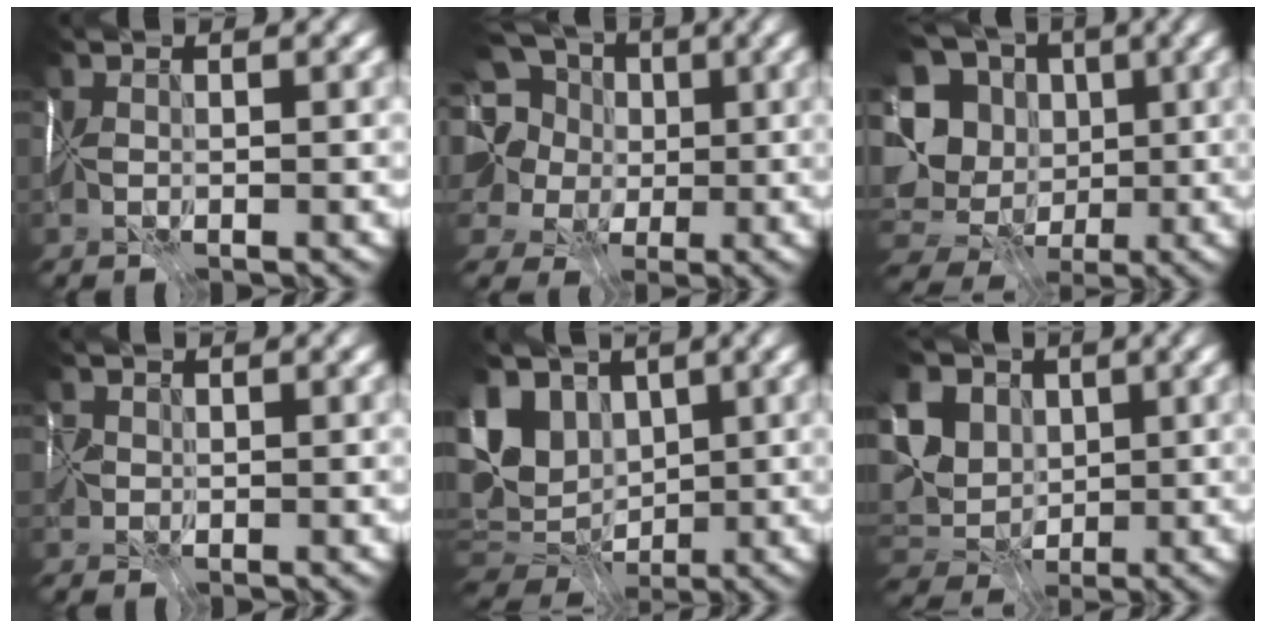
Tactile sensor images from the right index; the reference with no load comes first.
{"total": 12.2, "force": [3.6, 10.0, 6.0], "torque": [-0.131, 0.021, 0.033]}
{"total": 11.8, "force": [-0.7, 10.3, 5.9], "torque": [-0.124, -0.012, -0.002]}
{"total": 0.7, "force": [0.0, 0.7, 0.1], "torque": [0.007, 0.000, 0.000]}
{"total": 10.9, "force": [2.4, 7.7, 7.4], "torque": [-0.134, 0.014, 0.054]}
{"total": 12.2, "force": [3.4, 9.9, 6.3], "torque": [-0.136, 0.012, 0.054]}